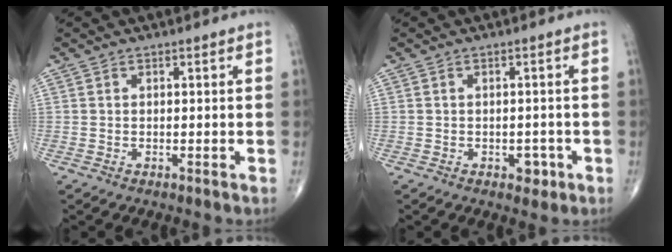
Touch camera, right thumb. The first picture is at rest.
{"total": 2.5, "force": [-1.1, 1.6, 1.5], "torque": [-0.007, 0.004, -0.011]}